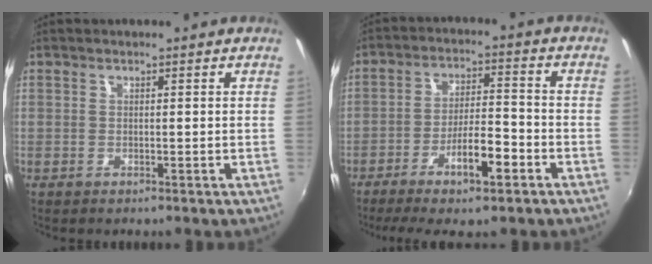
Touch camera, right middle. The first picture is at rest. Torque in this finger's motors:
{"motor_torque": [1.28, -0.86, 0.25, 0.14]}